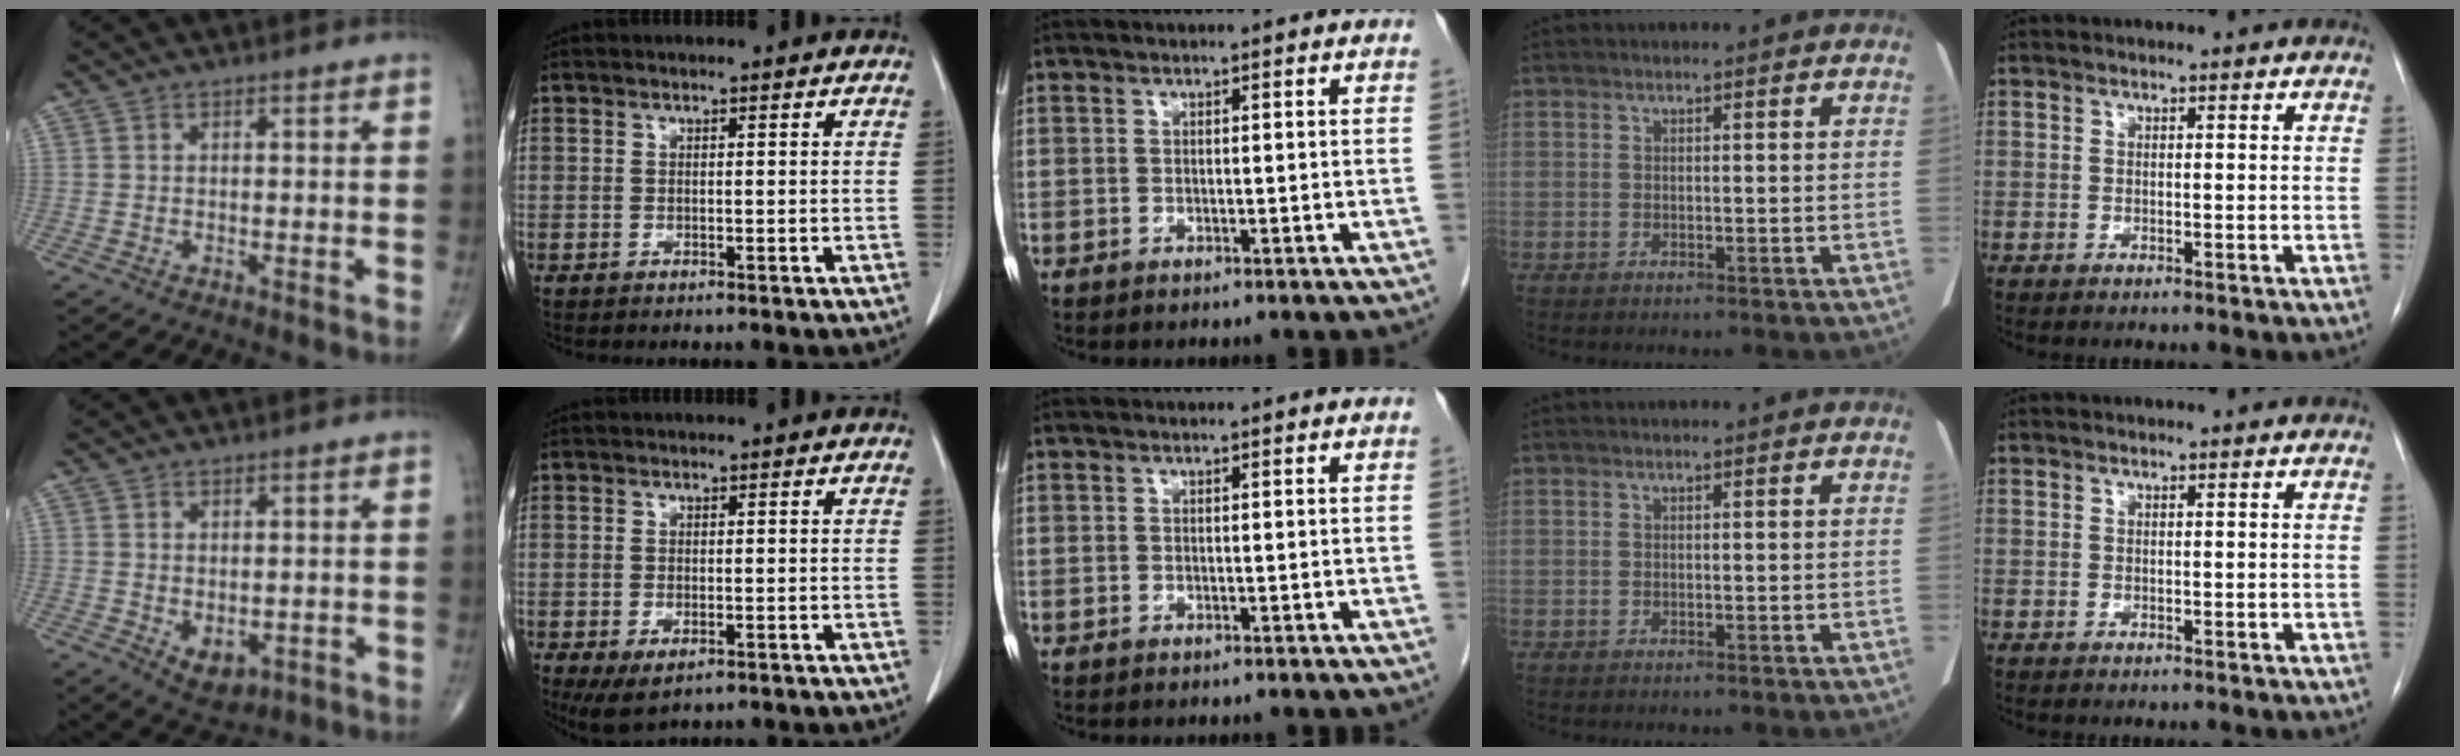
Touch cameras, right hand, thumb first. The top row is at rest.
{"thumb": {"total": 5.0, "force": [-1.0, 3.3, 3.6], "torque": [-0.039, -0.007, 0.002]}, "index": {"total": 4.3, "force": [-2.2, 2.0, 3.2], "torque": [-0.058, -0.011, -0.028]}}